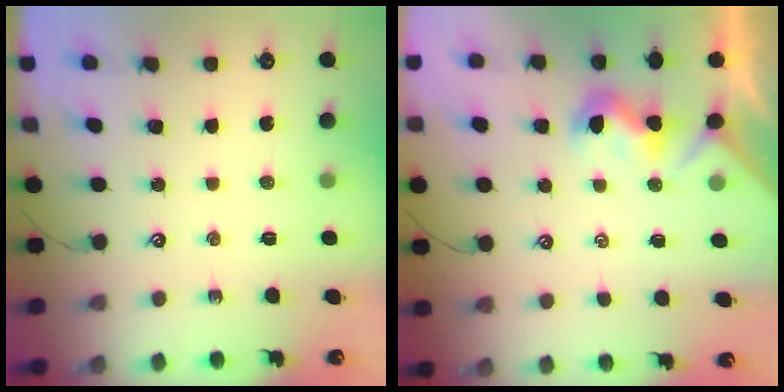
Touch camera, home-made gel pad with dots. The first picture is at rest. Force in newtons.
{"total": 0.5, "press": 0.3, "slide": 0.4}